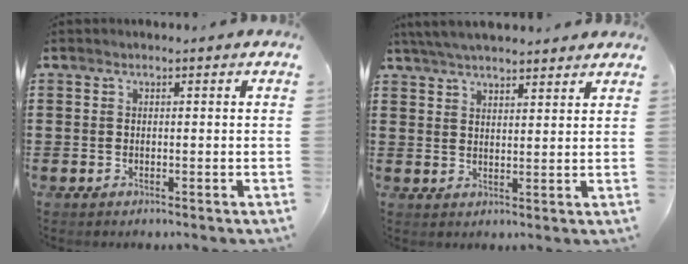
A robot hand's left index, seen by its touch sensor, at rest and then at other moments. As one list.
[{"total": 4.6, "force": [4.3, 0.2, 1.4], "torque": [-0.040, -0.007, 0.080]}]